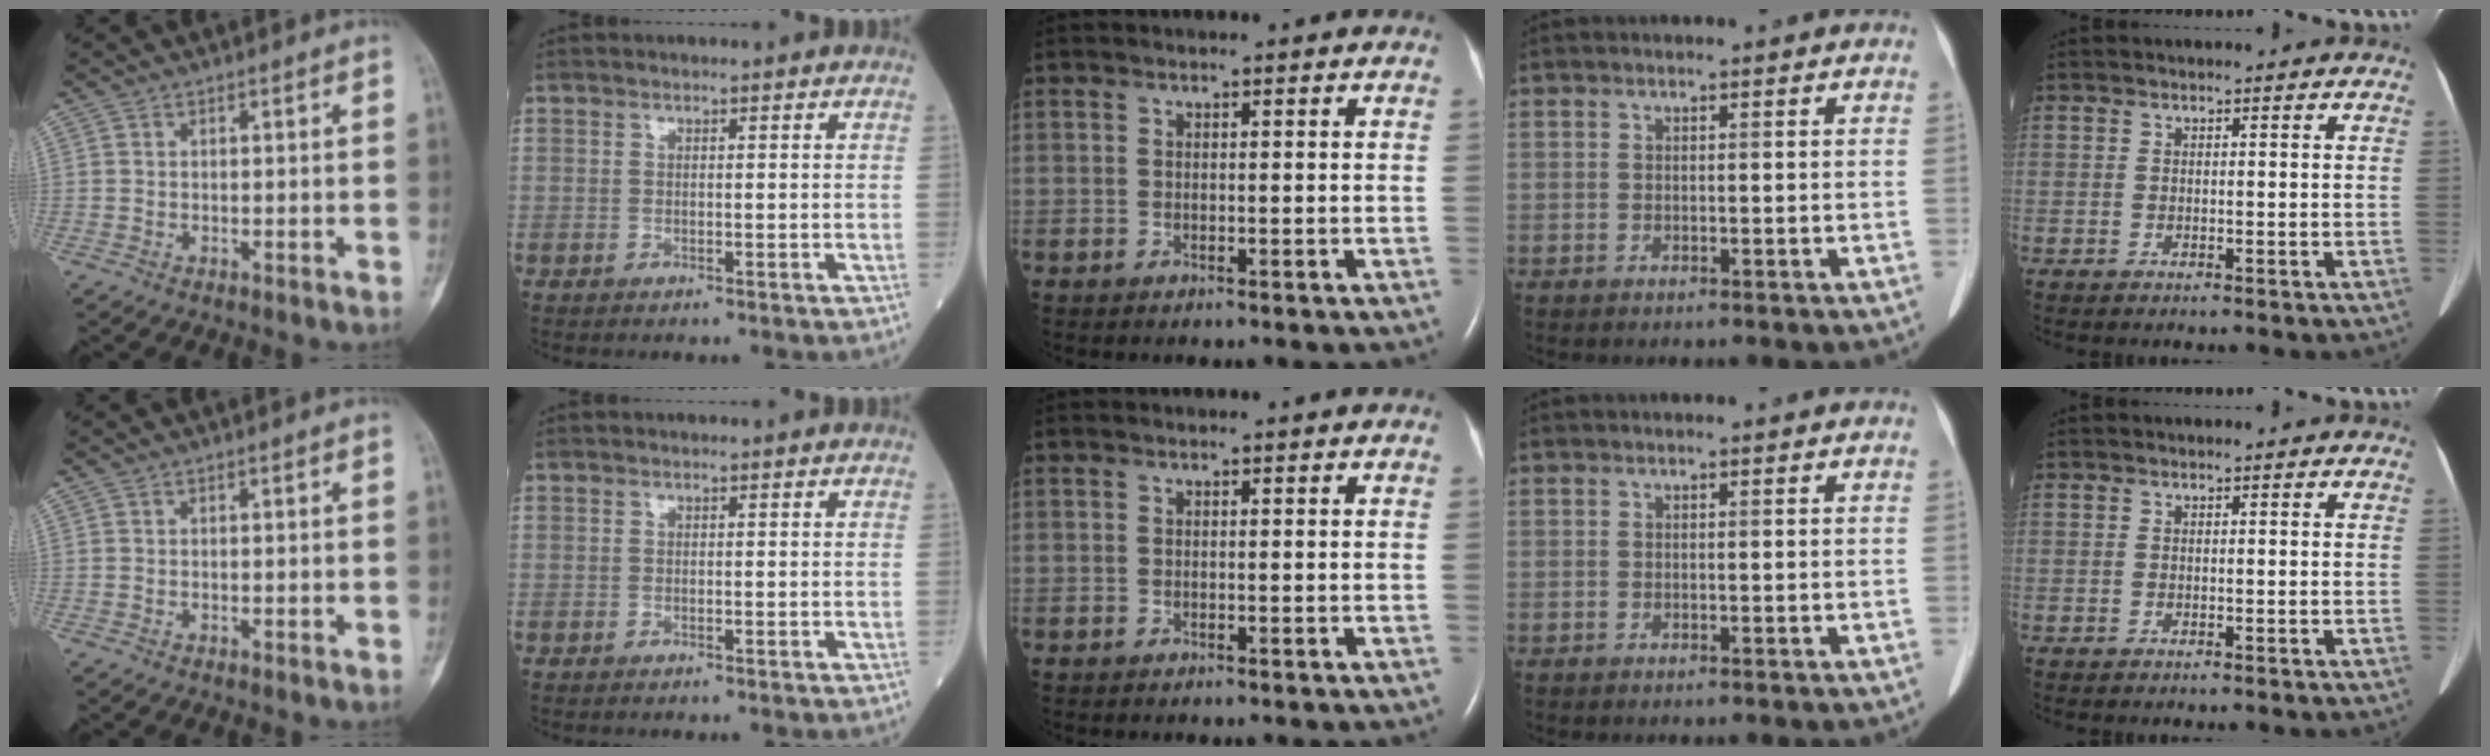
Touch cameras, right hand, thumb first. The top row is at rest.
{}